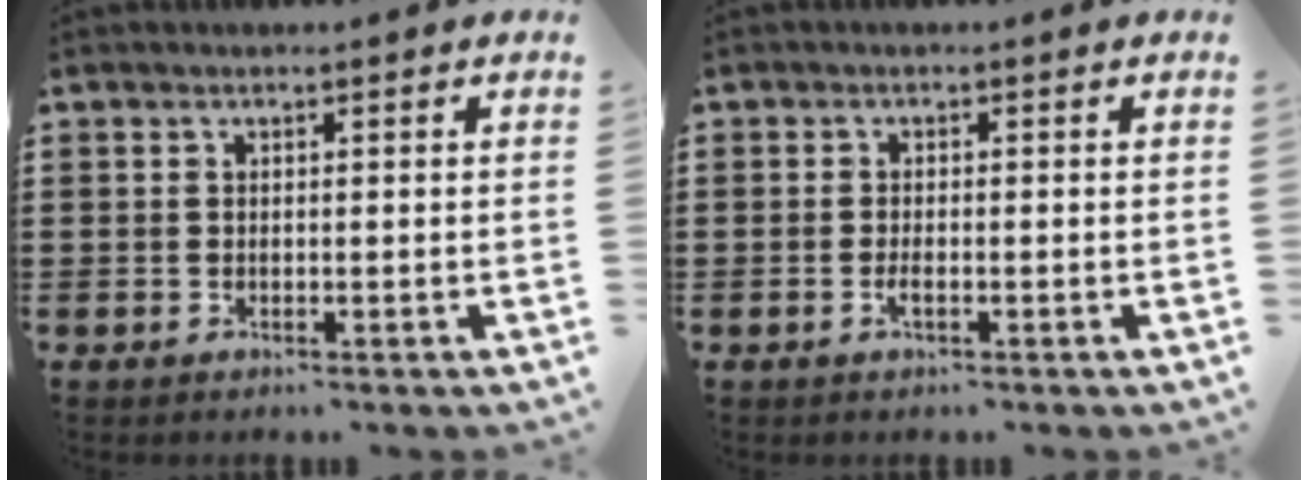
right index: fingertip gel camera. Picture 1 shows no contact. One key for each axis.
{"total": 1.3, "fx": -0.5, "fy": 0.1, "fz": 1.2, "tx": -0.025, "ty": -0.008, "tz": -0.007}